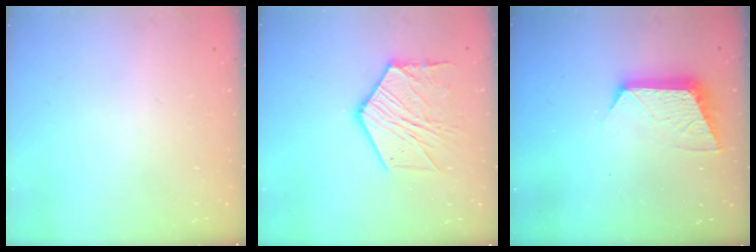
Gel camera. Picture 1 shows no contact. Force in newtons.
{"total": 14.4, "press": 14.4, "slide": 1.1}
{"total": 10.0, "press": 10.0, "slide": 0.5}